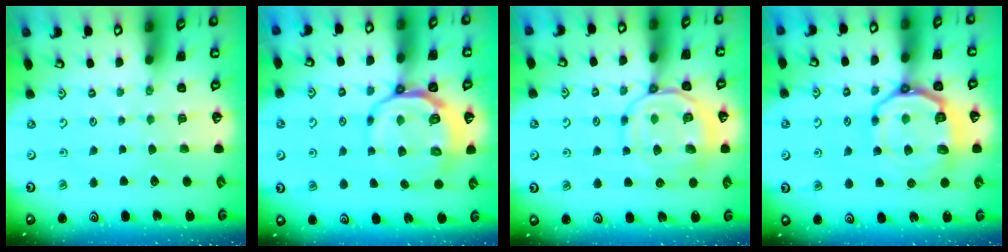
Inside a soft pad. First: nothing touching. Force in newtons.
{"total": 9.5, "press": 9.0, "slide": 3.0}
{"total": 11.6, "press": 11.5, "slide": 1.1}
{"total": 14.4, "press": 14.1, "slide": 3.0}